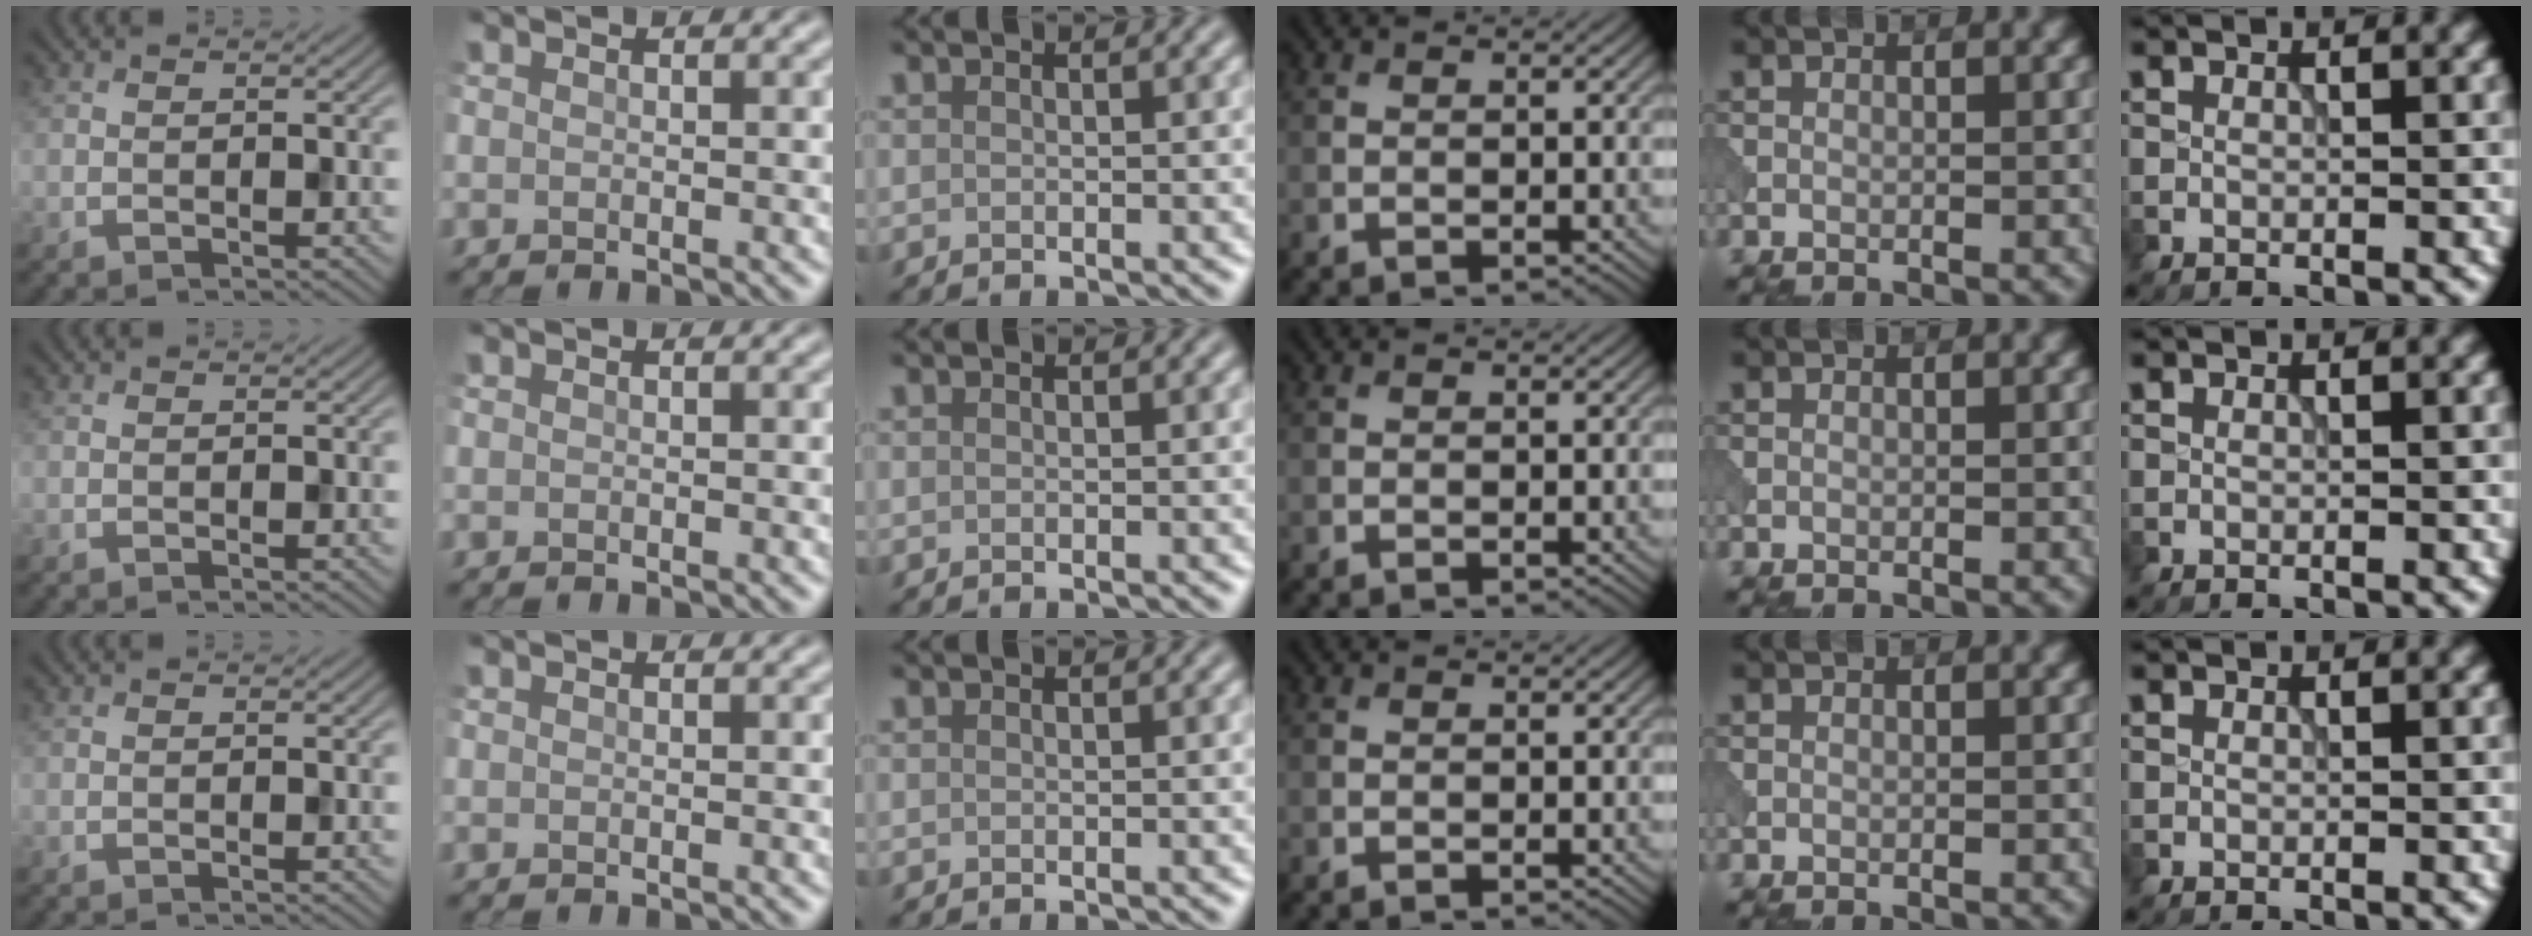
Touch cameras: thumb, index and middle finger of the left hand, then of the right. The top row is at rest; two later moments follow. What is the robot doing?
{"motion": "pour", "object": "beaker"}